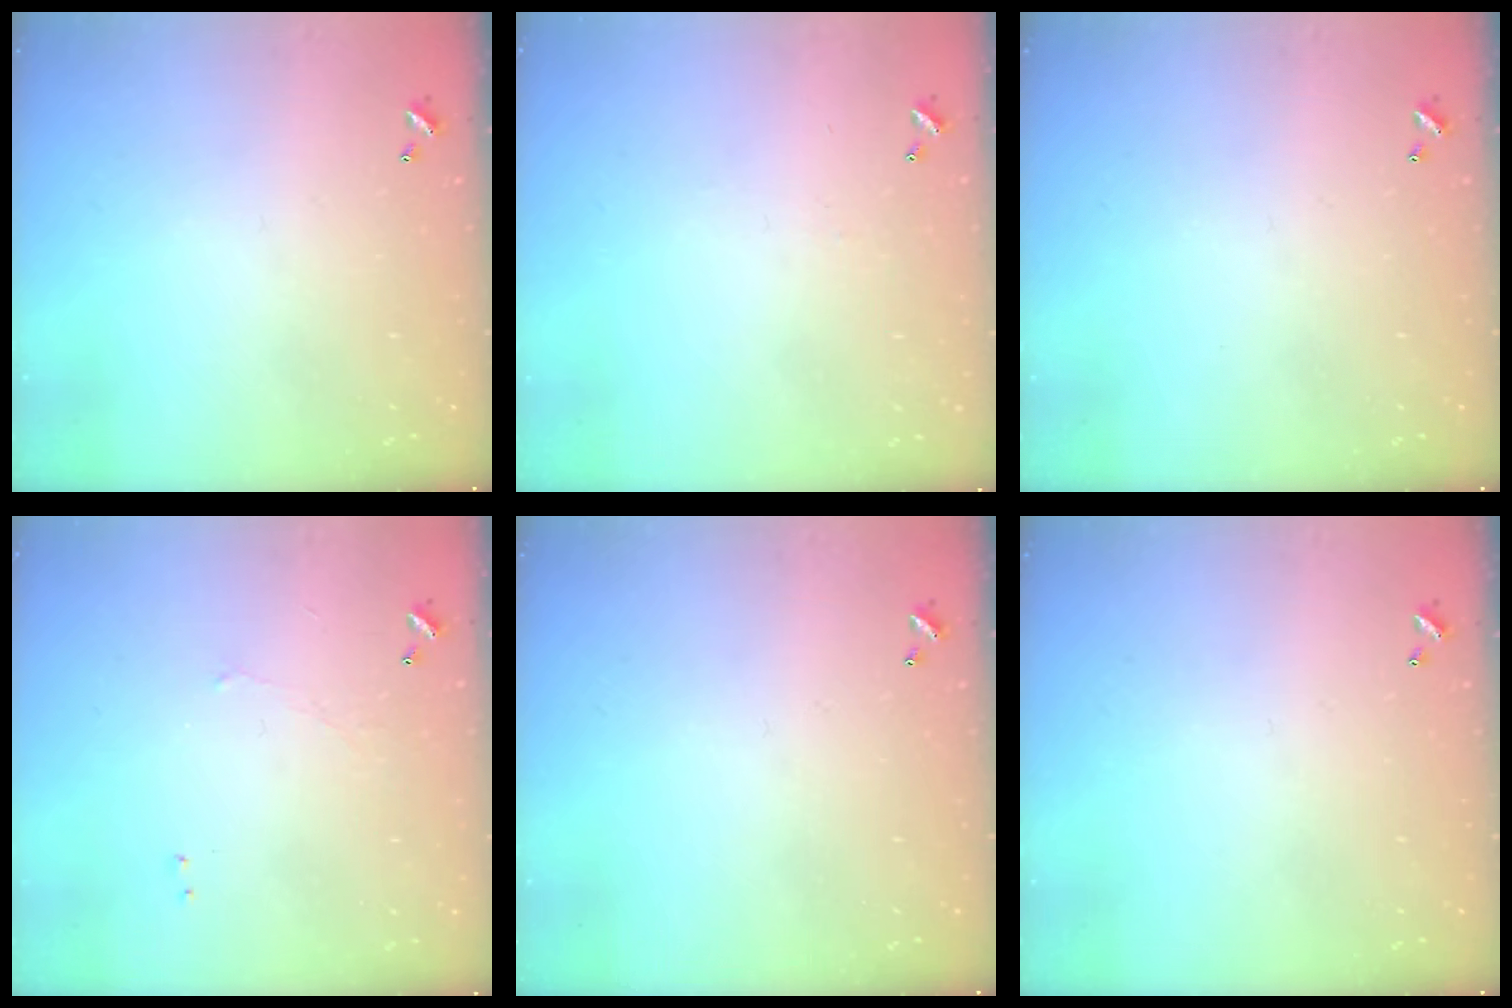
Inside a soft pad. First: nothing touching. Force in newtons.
{"total": 2.5, "press": 2.4, "slide": 0.6}
{"total": 0.0}
{"total": 0.7, "press": 0.5, "slide": 0.5}
{"total": 0.0}
{"total": 0.0}